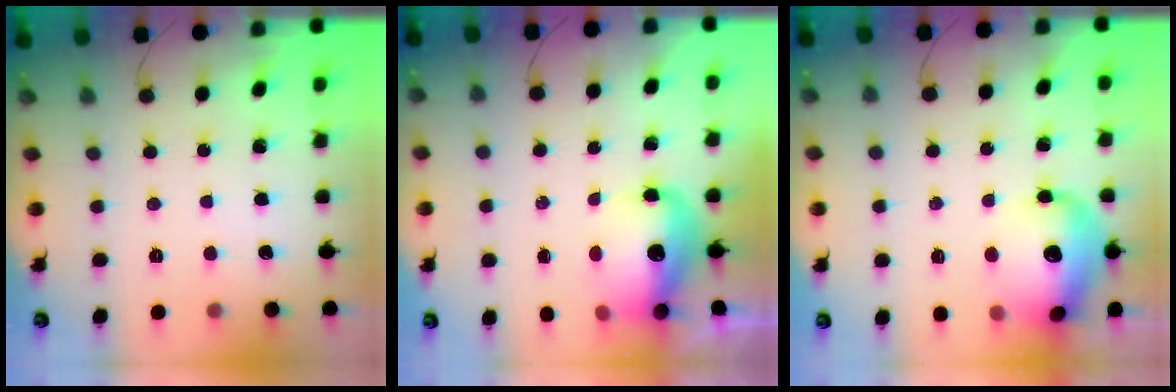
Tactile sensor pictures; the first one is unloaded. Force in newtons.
{"total": 12.3, "press": 12.0, "slide": 2.7}
{"total": 17.4, "press": 15.7, "slide": 7.3}